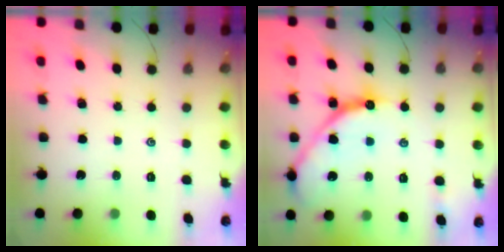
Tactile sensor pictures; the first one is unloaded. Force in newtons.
{"total": 15.1, "press": 15.0, "slide": 1.3}